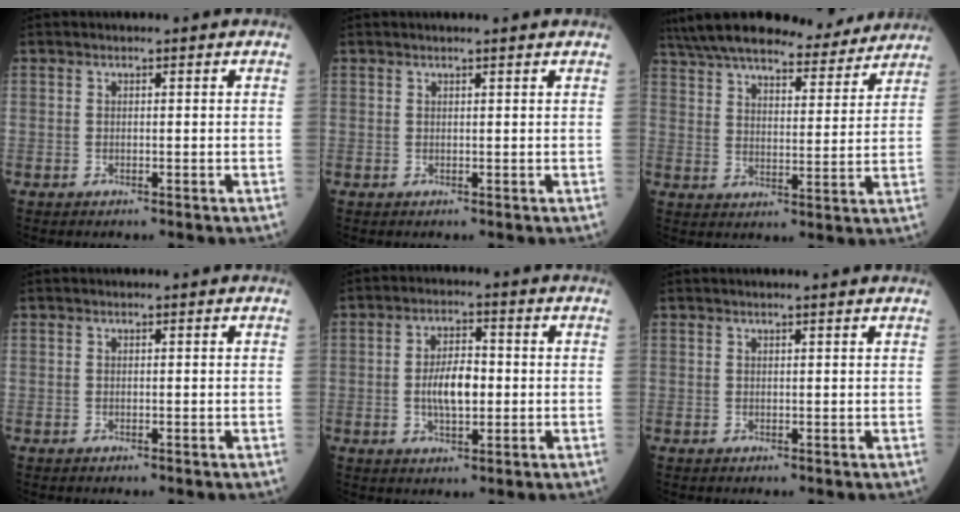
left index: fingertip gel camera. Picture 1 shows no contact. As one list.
[{"total": 1.5, "force": [1.4, -0.2, 0.7], "torque": [-0.014, 0.006, 0.020]}, {"total": 23.5, "force": [20.8, 5.1, 9.8], "torque": [-0.171, 0.020, 0.290]}, {"total": 0.0}, {"total": 6.4, "force": [-0.5, 2.6, 5.9], "torque": [-0.119, 0.006, -0.010]}, {"total": 1.8, "force": [1.6, -0.2, 0.8], "torque": [-0.014, 0.007, 0.021]}]